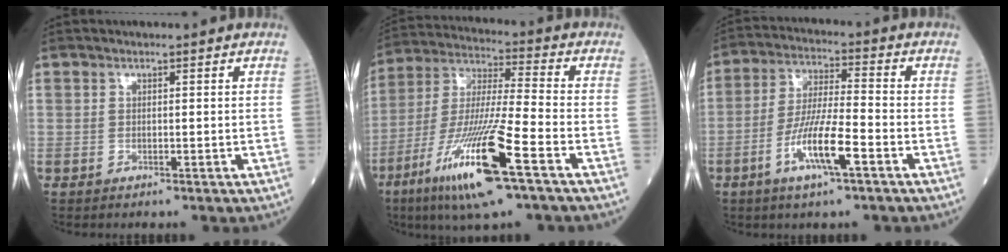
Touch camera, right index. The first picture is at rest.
{"total": 17.7, "force": [-8.6, 0.7, 15.5], "torque": [-0.329, -0.035, -0.162]}
{"total": 9.8, "force": [-4.2, 1.0, 8.8], "torque": [-0.171, -0.007, -0.079]}